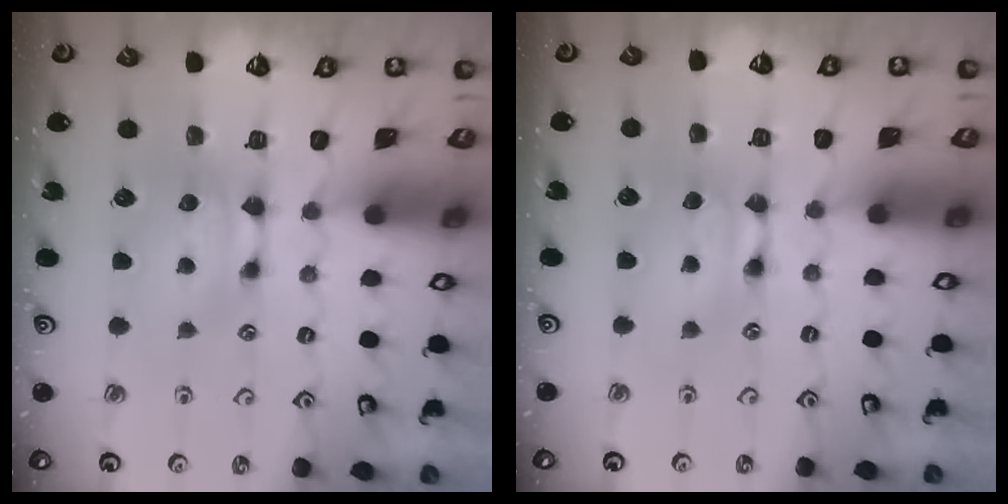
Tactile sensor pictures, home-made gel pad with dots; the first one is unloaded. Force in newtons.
{"total": 1.8, "press": 1.8, "slide": 0.1}